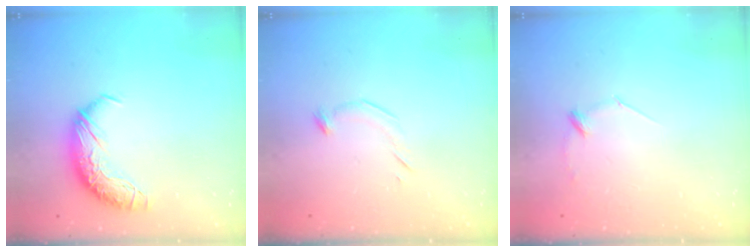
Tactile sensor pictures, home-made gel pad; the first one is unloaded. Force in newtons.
{"total": 6.5, "press": 6.5, "slide": 0.9}
{"total": 7.7, "press": 7.7, "slide": 0.6}